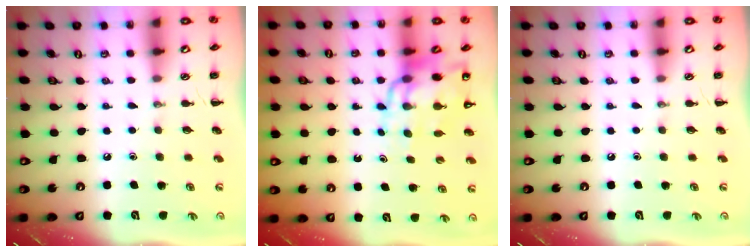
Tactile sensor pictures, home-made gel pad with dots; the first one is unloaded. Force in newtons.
{"total": 14.5, "press": 13.9, "slide": 4.1}
{"total": 0.0}